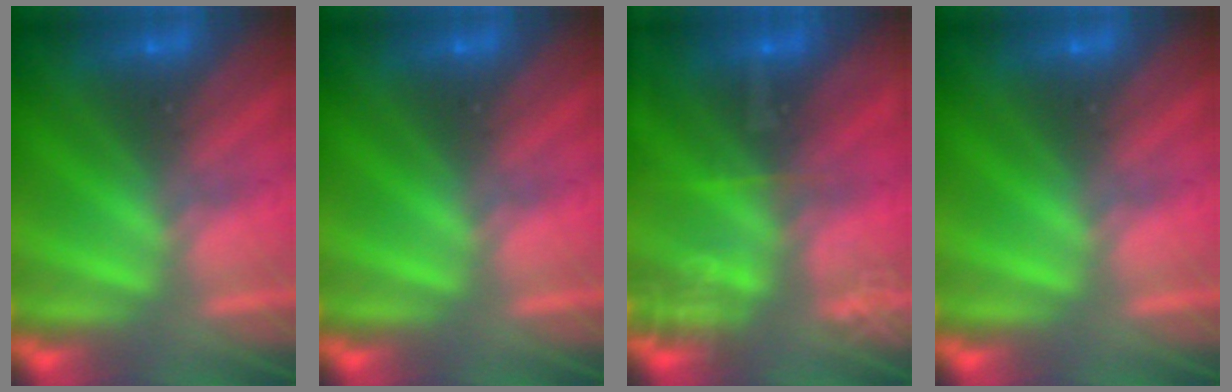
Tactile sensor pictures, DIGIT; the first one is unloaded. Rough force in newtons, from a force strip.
{"total": 0.0}
{"total": 6.3}
{"total": 0.0}